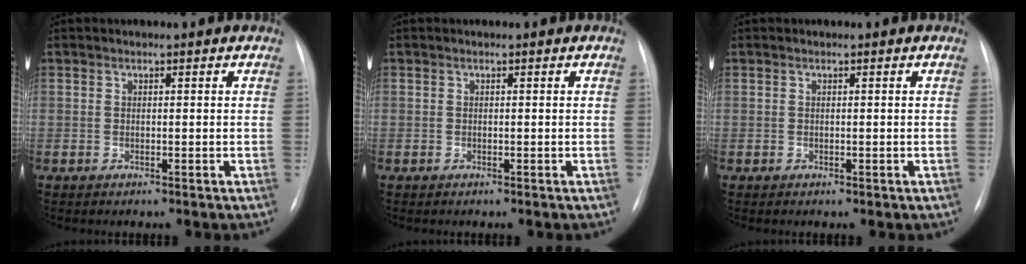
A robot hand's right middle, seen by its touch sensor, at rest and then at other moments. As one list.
[{"total": 0.0}, {"total": 0.0}]